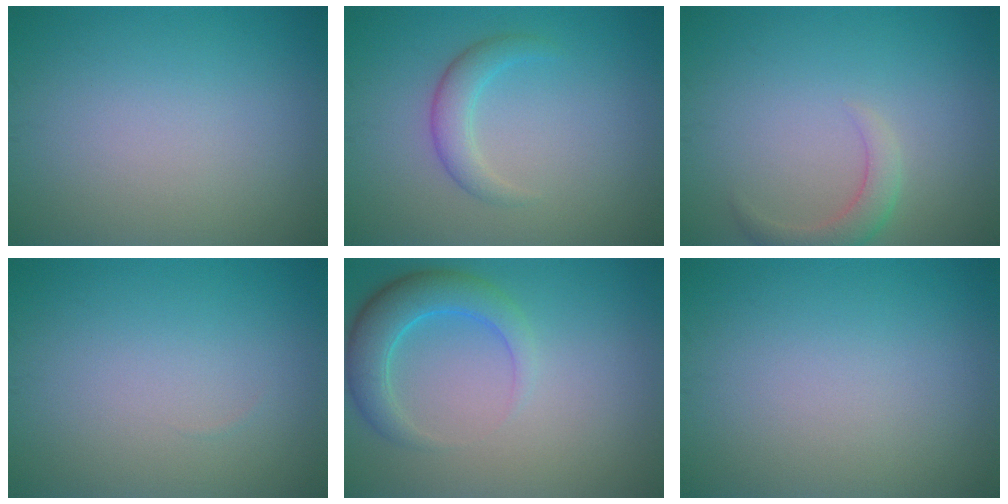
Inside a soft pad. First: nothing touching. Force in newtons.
{"total": 2.4, "press": 2.4, "slide": 0.1}
{"total": 2.2, "press": 2.2, "slide": 0.2}
{"total": 0.0}
{"total": 4.2, "press": 4.2, "slide": 0.2}
{"total": 0.0}